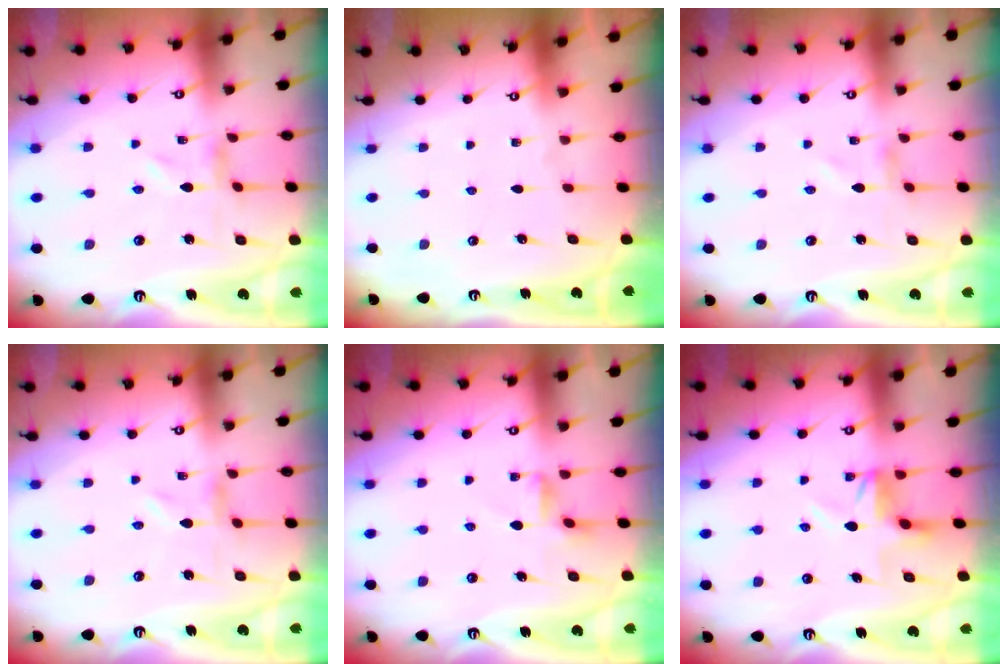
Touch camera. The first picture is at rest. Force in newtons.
{"total": 0.0}
{"total": 0.0}
{"total": 0.0}
{"total": 2.3, "press": 2.3, "slide": 0.5}
{"total": 4.4, "press": 4.4, "slide": 0.5}